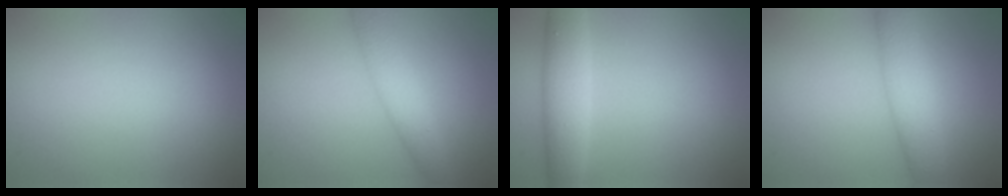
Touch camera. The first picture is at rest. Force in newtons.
{"total": 3.3, "press": 3.3, "slide": 0.1}
{"total": 4.5, "press": 4.5, "slide": 0.3}
{"total": 4.7, "press": 4.7, "slide": 0.1}